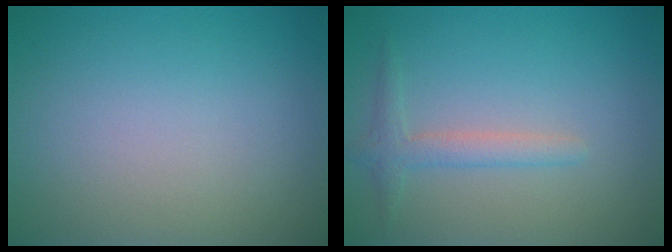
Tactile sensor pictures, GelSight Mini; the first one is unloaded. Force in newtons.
{"total": 1.9, "press": 1.9, "slide": 0.0}